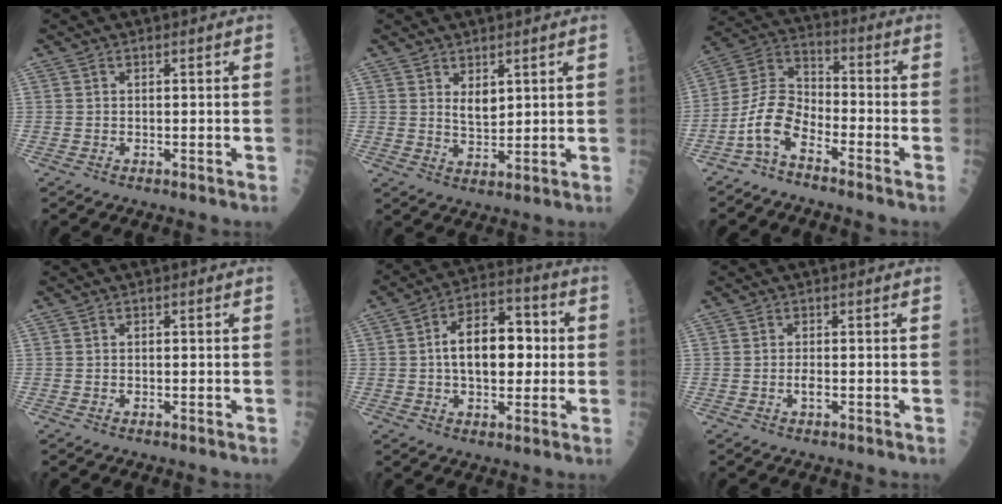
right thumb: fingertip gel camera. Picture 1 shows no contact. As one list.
[{"total": 3.6, "force": [1.7, 1.8, 2.5], "torque": [-0.033, -0.018, 0.035]}, {"total": 9.4, "force": [-5.3, 4.1, 6.5], "torque": [-0.131, 0.057, -0.116]}, {"total": 0.6, "force": [0.1, 0.3, 0.5], "torque": [-0.011, -0.001, 0.003]}, {"total": 14.2, "force": [0.8, 8.1, 11.6], "torque": [-0.150, 0.026, 0.006]}, {"total": 1.5, "force": [-0.3, 0.6, 1.4], "torque": [-0.025, 0.000, -0.006]}]